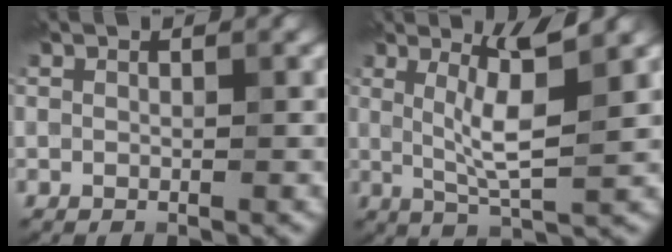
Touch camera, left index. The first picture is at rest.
{"total": 4.0, "force": [1.4, 0.0, 3.8], "torque": [-0.080, -0.006, 0.030]}